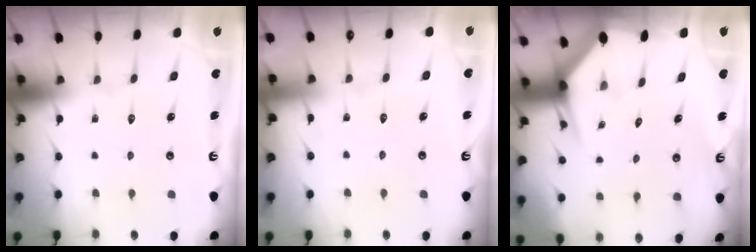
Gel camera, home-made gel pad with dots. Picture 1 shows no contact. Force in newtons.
{"total": 2.5, "press": 2.5, "slide": 0.3}
{"total": 3.1, "press": 3.1, "slide": 0.4}